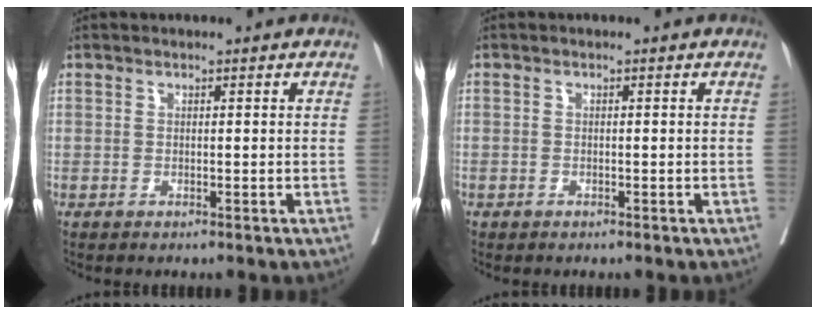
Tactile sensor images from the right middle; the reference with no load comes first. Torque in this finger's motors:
{"motor_torque": [0.99, -1.15, 0.07, -0.13]}